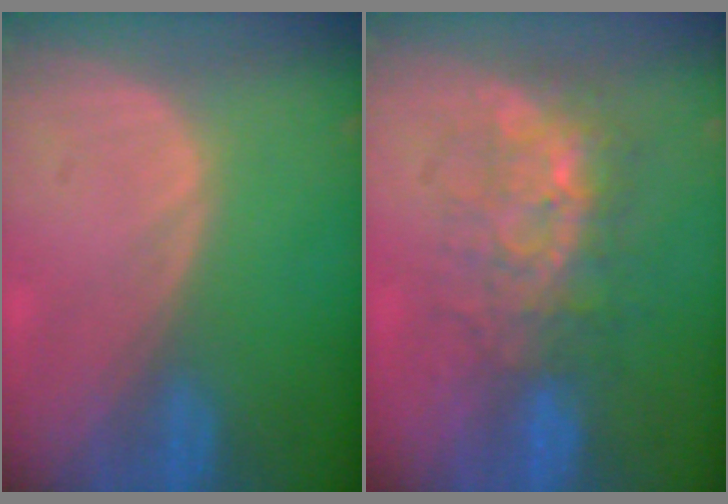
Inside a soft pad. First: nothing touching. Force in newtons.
{"total": 8.4, "press": 7.6, "slide": 3.5}